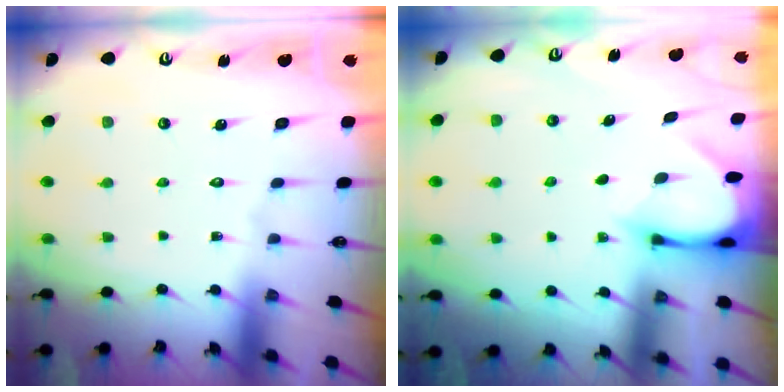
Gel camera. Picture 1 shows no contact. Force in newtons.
{"total": 2.9, "press": 2.9, "slide": 0.3}